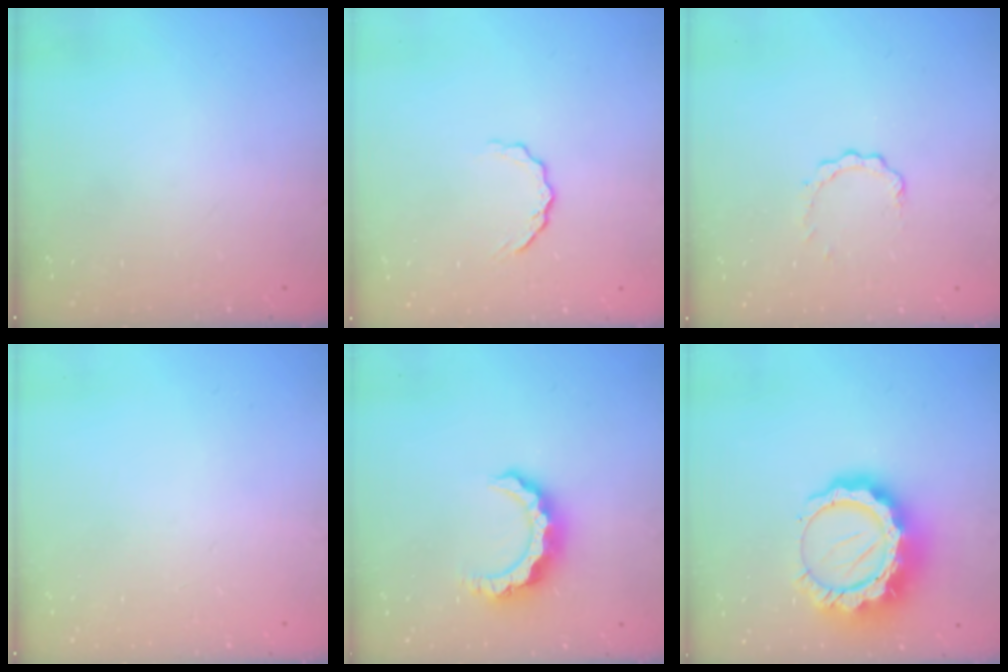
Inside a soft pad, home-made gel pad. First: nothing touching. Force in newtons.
{"total": 5.2, "press": 5.2, "slide": 0.6}
{"total": 2.7, "press": 2.7, "slide": 0.3}
{"total": 0.0}
{"total": 8.3, "press": 8.3, "slide": 0.9}
{"total": 17.1, "press": 17.1, "slide": 1.4}